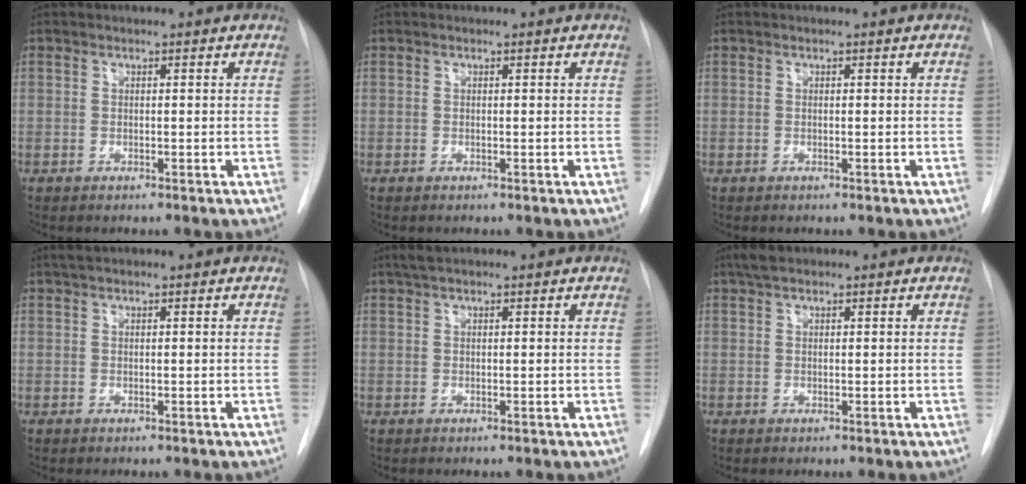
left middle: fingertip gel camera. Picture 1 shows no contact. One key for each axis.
{"total": 0.0}
{"total": 0.0}
{"total": 1.2, "fx": 0.9, "fy": 0.1, "fz": 0.7, "tx": -0.018, "ty": 0.016, "tz": 0.018}
{"total": 2.0, "fx": 1.5, "fy": 0.3, "fz": 1.3, "tx": -0.028, "ty": 0.018, "tz": 0.027}
{"total": 2.3, "fx": 1.7, "fy": 0.9, "fz": 1.4, "tx": -0.028, "ty": 0.017, "tz": 0.031}